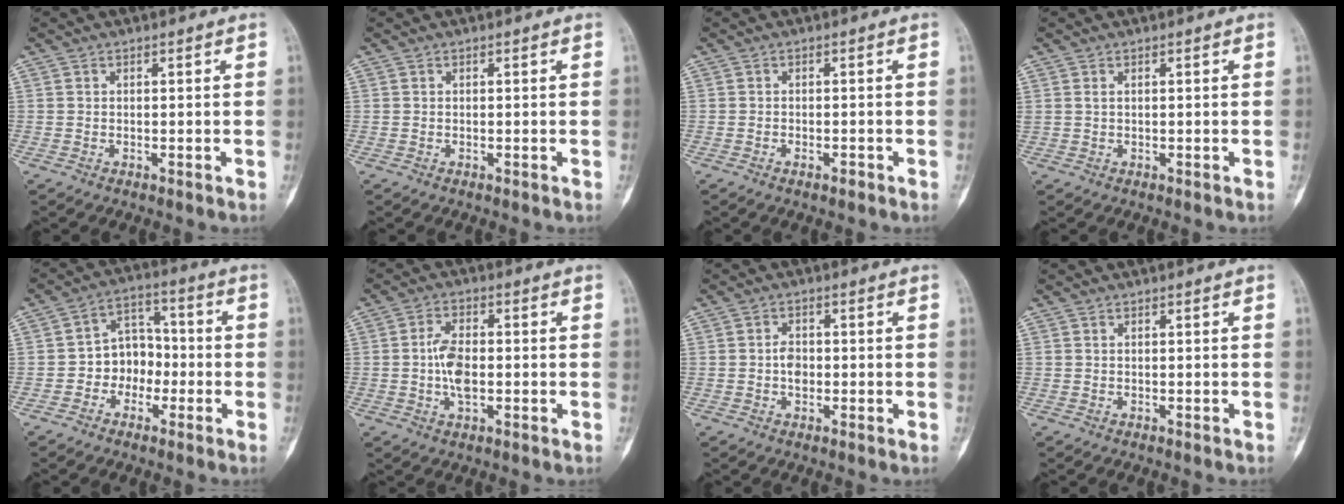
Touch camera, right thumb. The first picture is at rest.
{"total": 0.0}
{"total": 1.2, "force": [-0.8, 0.5, 0.7], "torque": [-0.013, 0.007, -0.013]}
{"total": 0.6, "force": [0.3, 0.3, 0.5], "torque": [-0.011, 0.006, 0.009]}
{"total": 8.3, "force": [-2.2, 6.6, 4.4], "torque": [-0.023, 0.041, -0.052]}
{"total": 6.3, "force": [-0.5, 3.3, 5.3], "torque": [-0.098, 0.009, -0.013]}
{"total": 2.8, "force": [-0.3, 2.0, 1.8], "torque": [-0.018, 0.006, -0.011]}
{"total": 0.0}